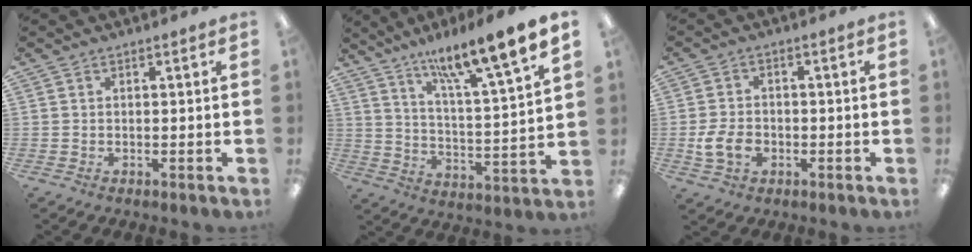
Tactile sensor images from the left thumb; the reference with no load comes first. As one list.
[{"total": 13.4, "force": [11.1, 0.1, 7.4], "torque": [-0.122, -0.087, 0.175]}, {"total": 6.7, "force": [-2.0, 4.9, 4.1], "torque": [-0.076, 0.007, -0.035]}]